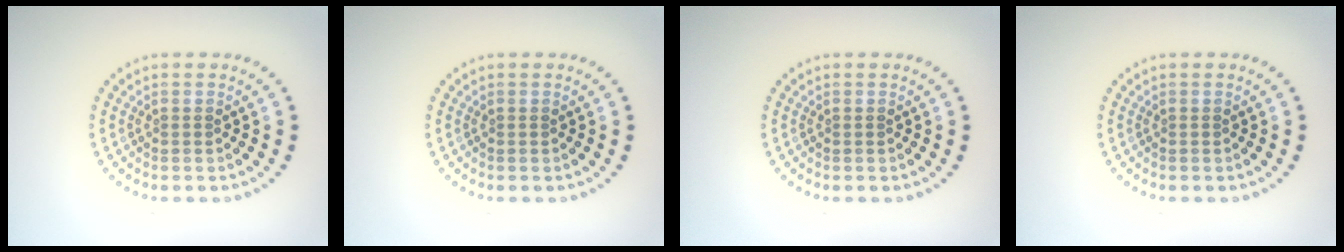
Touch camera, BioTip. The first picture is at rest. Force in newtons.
{"total": 0.0}
{"total": 0.0}
{"total": 0.0}